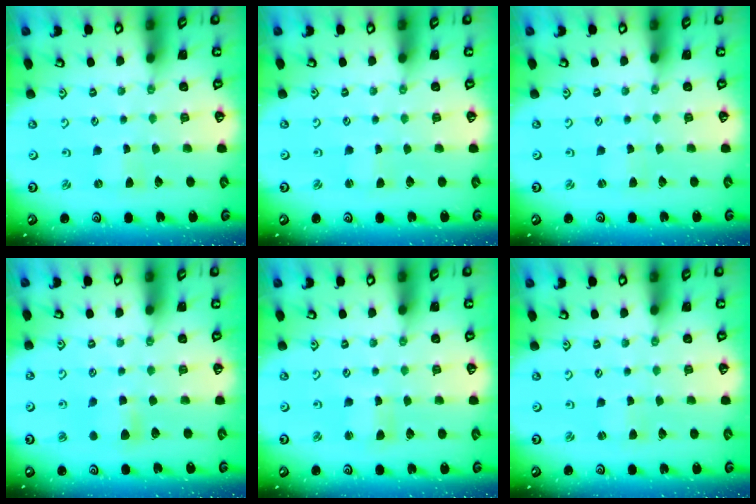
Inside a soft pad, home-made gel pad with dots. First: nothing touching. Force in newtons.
{"total": 0.0}
{"total": 0.9, "press": 0.9, "slide": 0.1}
{"total": 5.7, "press": 5.7, "slide": 0.6}
{"total": 2.0, "press": 2.0, "slide": 0.3}
{"total": 1.4, "press": 1.4, "slide": 0.3}